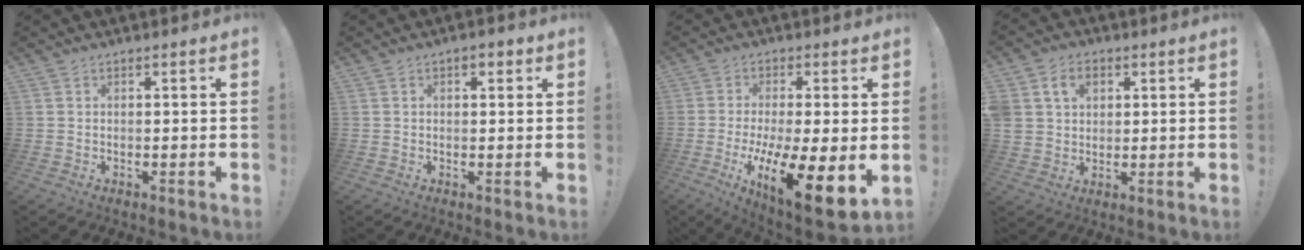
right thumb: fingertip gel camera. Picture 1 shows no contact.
{"total": 2.5, "force": [1.0, 1.5, 1.8], "torque": [-0.019, 0.001, 0.015]}
{"total": 15.4, "force": [-5.1, 3.3, 14.2], "torque": [-0.217, 0.013, -0.073]}
{"total": 8.0, "force": [3.1, 6.4, 3.6], "torque": [-0.058, 0.000, 0.063]}